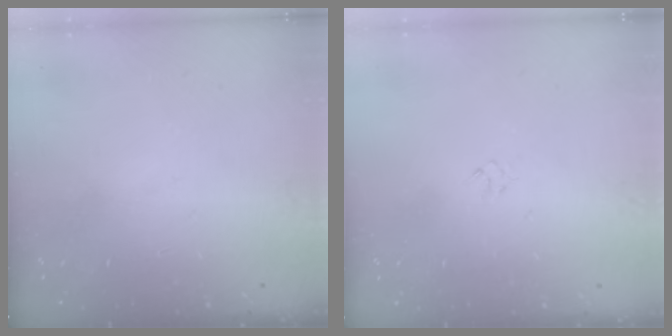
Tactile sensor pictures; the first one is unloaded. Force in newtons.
{"total": 1.3, "press": 1.2, "slide": 0.5}